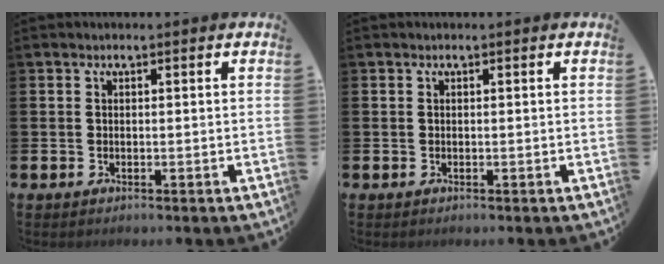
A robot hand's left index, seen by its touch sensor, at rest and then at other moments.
{"total": 0.0}